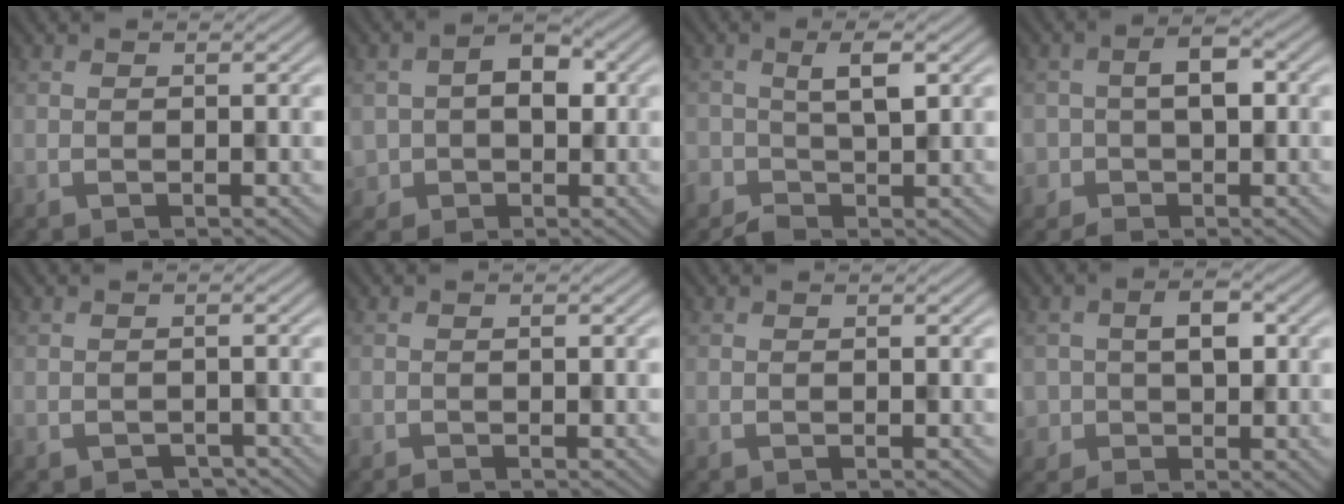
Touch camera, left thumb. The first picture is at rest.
{"total": 5.1, "force": [0.1, 4.3, 2.8], "torque": [-0.049, -0.002, -0.001]}
{"total": 2.4, "force": [-0.5, 1.3, 1.9], "torque": [-0.036, 0.001, -0.010]}
{"total": 3.7, "force": [-0.8, 2.9, 2.2], "torque": [-0.031, 0.007, -0.020]}
{"total": 1.9, "force": [-1.5, 1.0, 0.5], "torque": [-0.005, -0.004, -0.019]}
{"total": 0.6, "force": [-0.5, 0.2, 0.1], "torque": [-0.004, -0.002, -0.010]}
{"total": 0.0}
{"total": 3.9, "force": [0.1, 3.0, 2.5], "torque": [-0.035, 0.005, -0.001]}